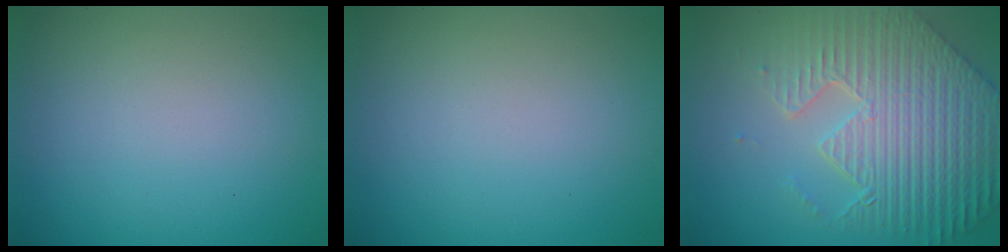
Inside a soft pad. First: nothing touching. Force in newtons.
{"total": 0.0}
{"total": 9.2, "press": 6.5, "slide": 6.6}